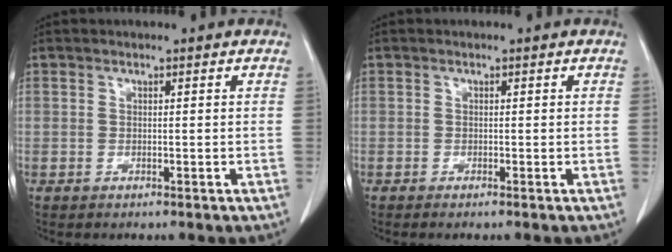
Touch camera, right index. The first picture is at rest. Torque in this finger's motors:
{"motor_torque": [0.02, 0.06, 0.01, 0.01]}